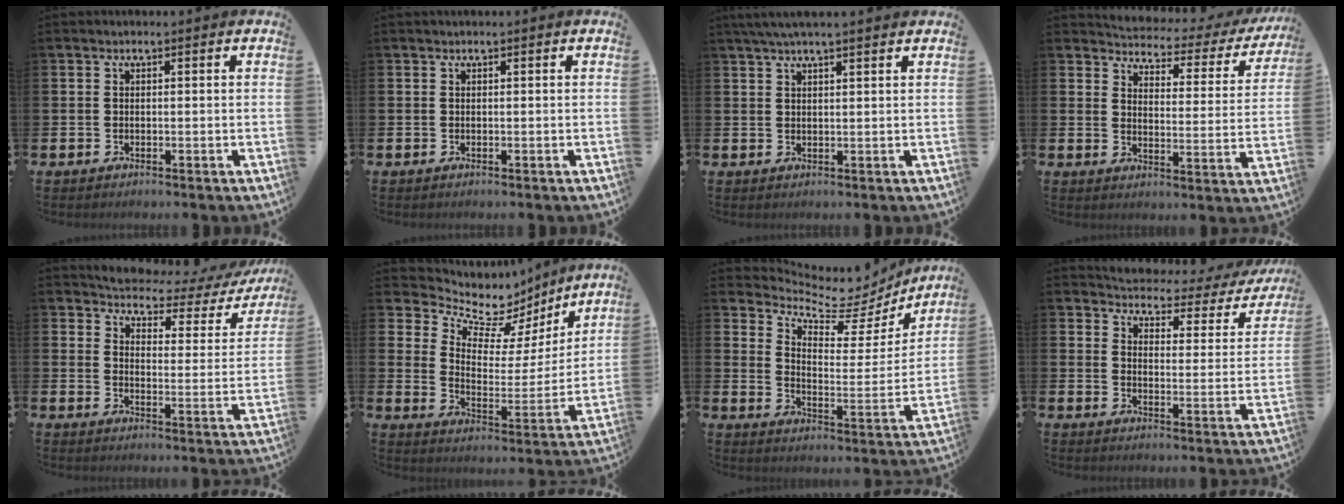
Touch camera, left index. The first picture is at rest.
{"total": 0.0}
{"total": 3.2, "force": [2.7, 0.1, 1.7], "torque": [-0.037, -0.001, 0.050]}
{"total": 3.1, "force": [2.8, 1.2, 0.6], "torque": [-0.030, -0.030, 0.037]}
{"total": 4.8, "force": [4.5, 1.3, 1.0], "torque": [-0.036, -0.040, 0.067]}
{"total": 8.7, "force": [7.1, 4.3, 2.6], "torque": [-0.083, -0.049, 0.124]}
{"total": 7.5, "force": [6.7, 2.6, 2.0], "torque": [-0.050, -0.065, 0.108]}
{"total": 3.4, "force": [3.1, 1.1, 0.7], "torque": [-0.025, -0.036, 0.041]}